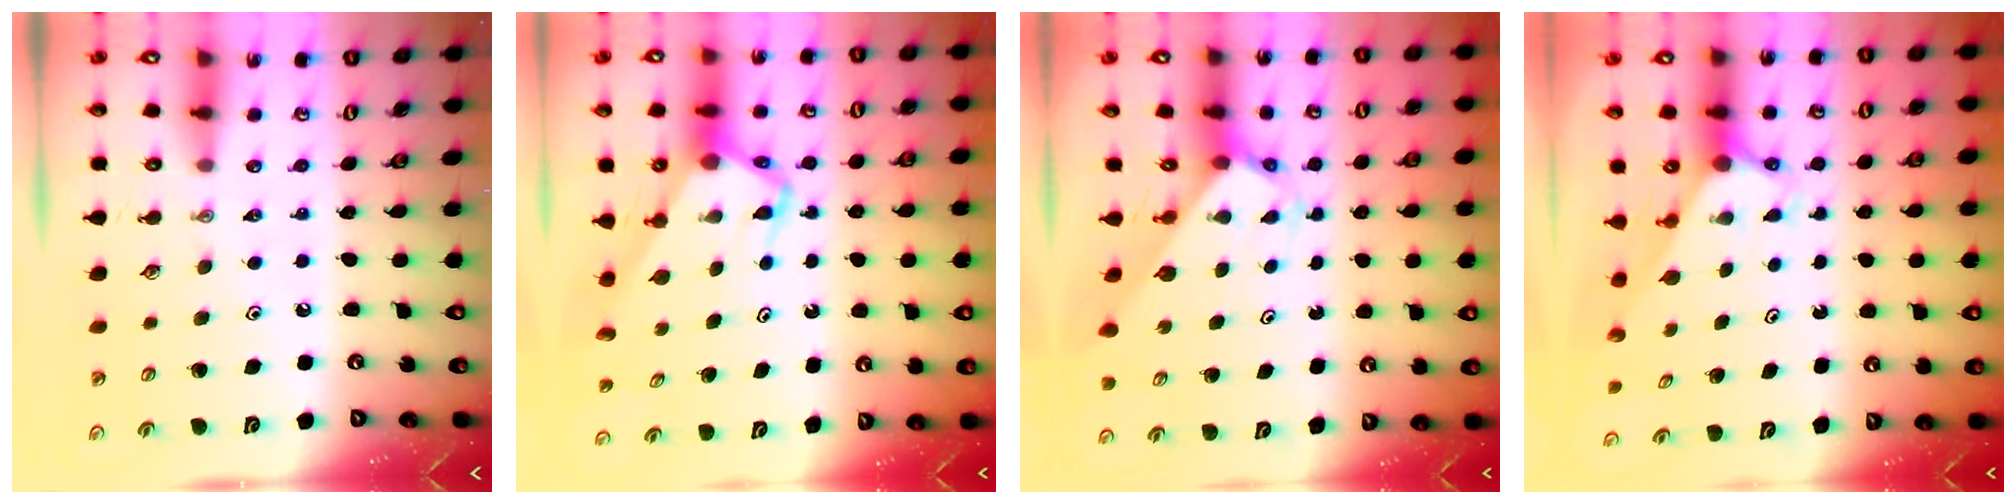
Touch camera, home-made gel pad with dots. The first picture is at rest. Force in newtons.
{"total": 7.2, "press": 7.1, "slide": 0.6}
{"total": 2.6, "press": 2.6, "slide": 0.2}
{"total": 2.8, "press": 2.8, "slide": 0.0}